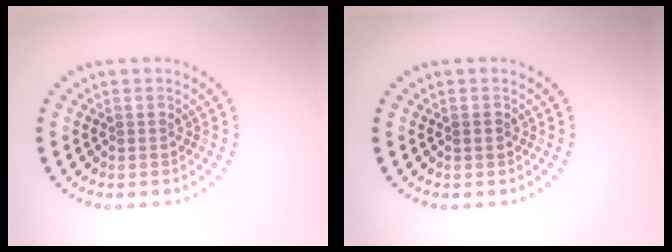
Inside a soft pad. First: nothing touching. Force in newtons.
{"total": 0.7, "press": 0.7, "slide": 0.1}